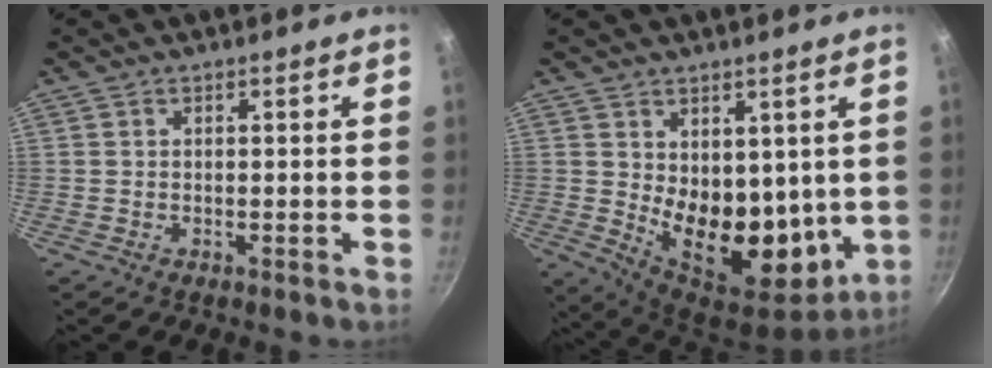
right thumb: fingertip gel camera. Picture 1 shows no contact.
{"total": 14.8, "force": [1.9, 9.6, 11.1], "torque": [-0.131, -0.058, 0.051]}